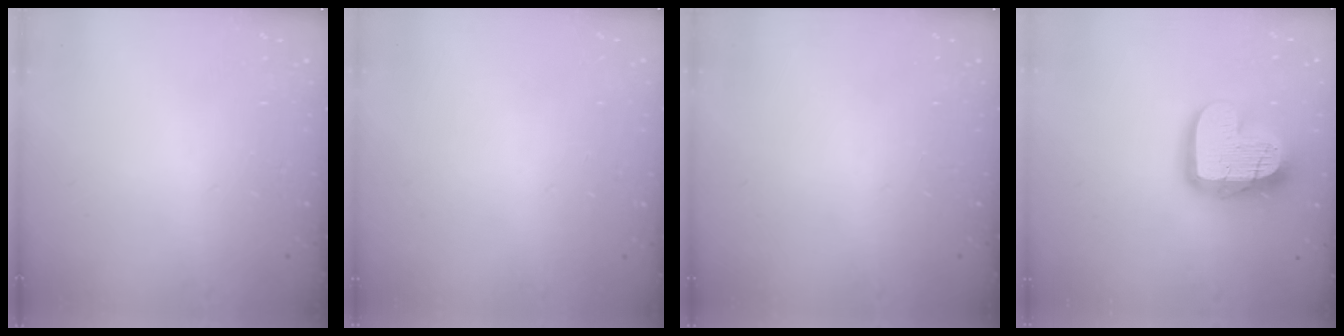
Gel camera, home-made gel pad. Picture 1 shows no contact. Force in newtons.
{"total": 0.0}
{"total": 0.0}
{"total": 16.9, "press": 16.9, "slide": 1.4}